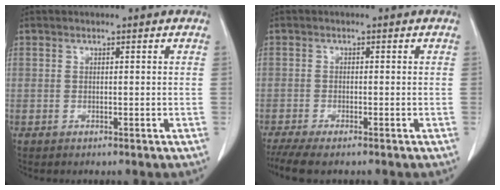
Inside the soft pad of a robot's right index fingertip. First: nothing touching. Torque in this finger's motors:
{"motor_torque": [0.08, -0.08, 0.17, 0.05]}